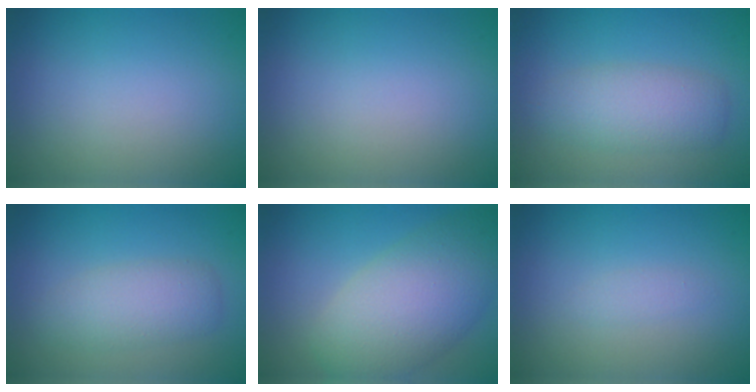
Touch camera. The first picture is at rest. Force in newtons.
{"total": 0.0}
{"total": 3.8, "press": 3.8, "slide": 0.1}
{"total": 3.4, "press": 3.4, "slide": 0.1}
{"total": 8.6, "press": 8.6, "slide": 0.5}
{"total": 0.8, "press": 0.8, "slide": 0.0}